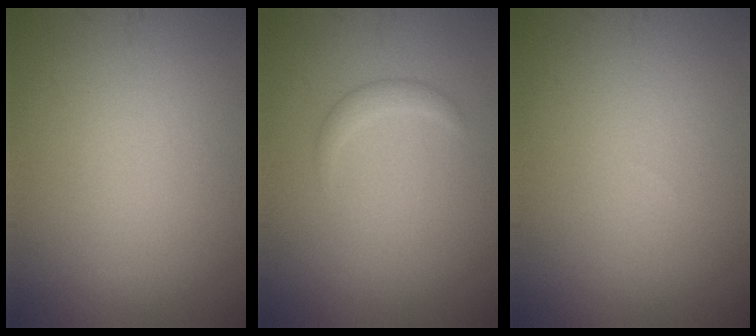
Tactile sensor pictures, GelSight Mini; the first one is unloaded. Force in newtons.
{"total": 1.2, "press": 1.2, "slide": 0.1}
{"total": 0.0}